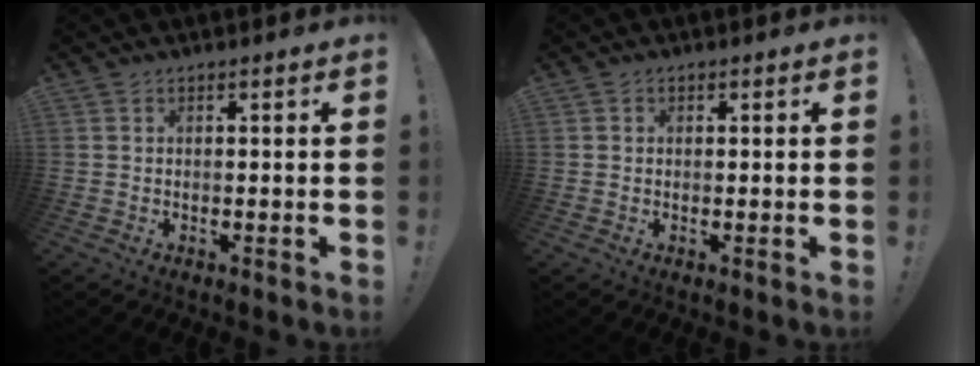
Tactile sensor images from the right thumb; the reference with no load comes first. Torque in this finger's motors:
{"motor_torque": [0.03, -0.29, -0.16, 0.13, 0.07]}